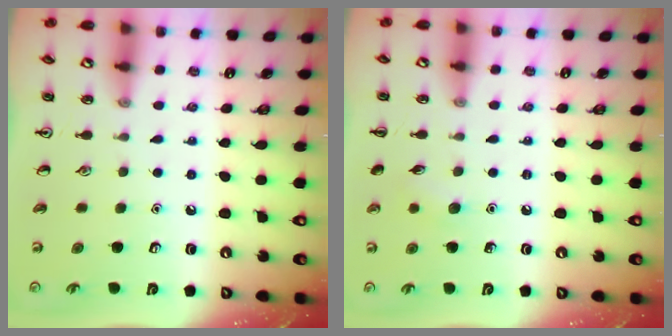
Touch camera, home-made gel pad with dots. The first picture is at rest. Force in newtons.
{"total": 5.9, "press": 5.7, "slide": 1.4}